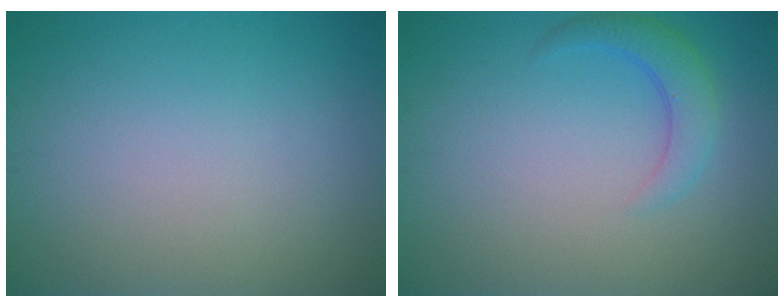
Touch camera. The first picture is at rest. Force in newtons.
{"total": 2.6, "press": 2.6, "slide": 0.2}